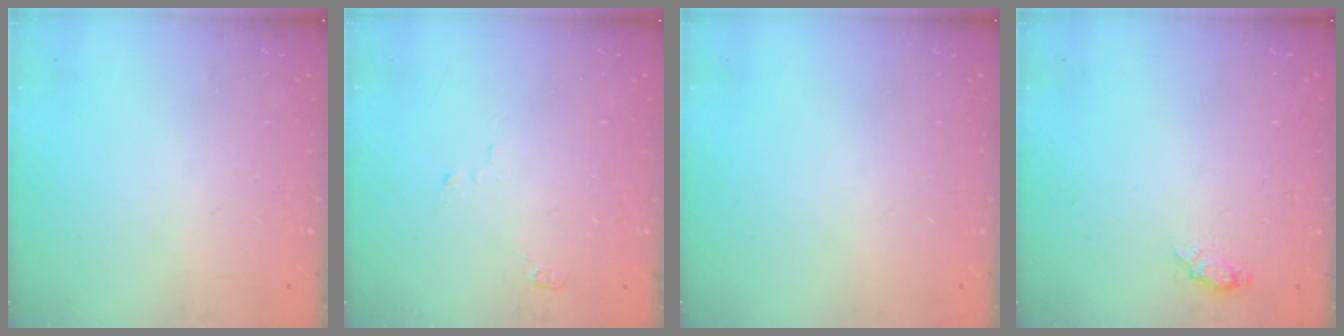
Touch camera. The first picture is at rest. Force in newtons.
{"total": 2.7, "press": 2.7, "slide": 0.3}
{"total": 0.0}
{"total": 6.2, "press": 5.9, "slide": 1.9}